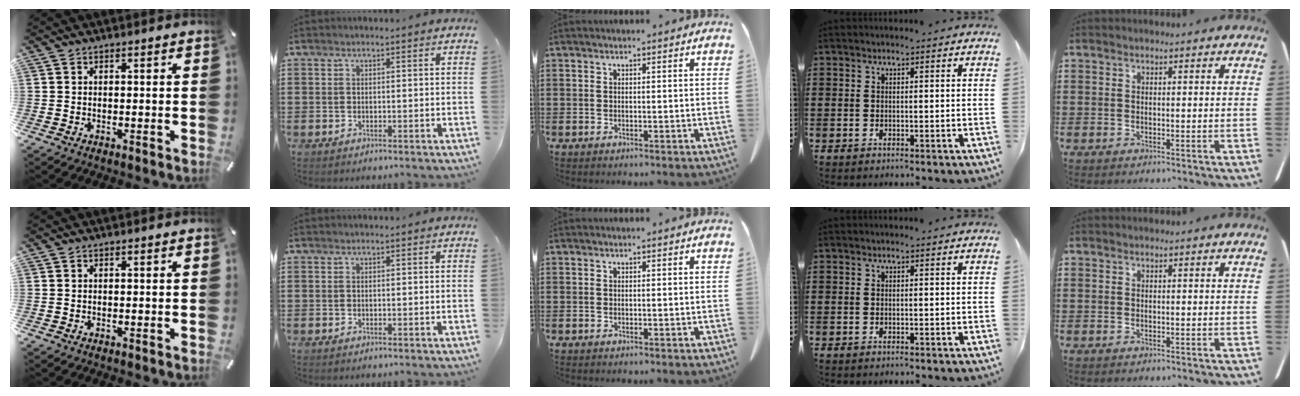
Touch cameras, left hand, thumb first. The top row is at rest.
{}